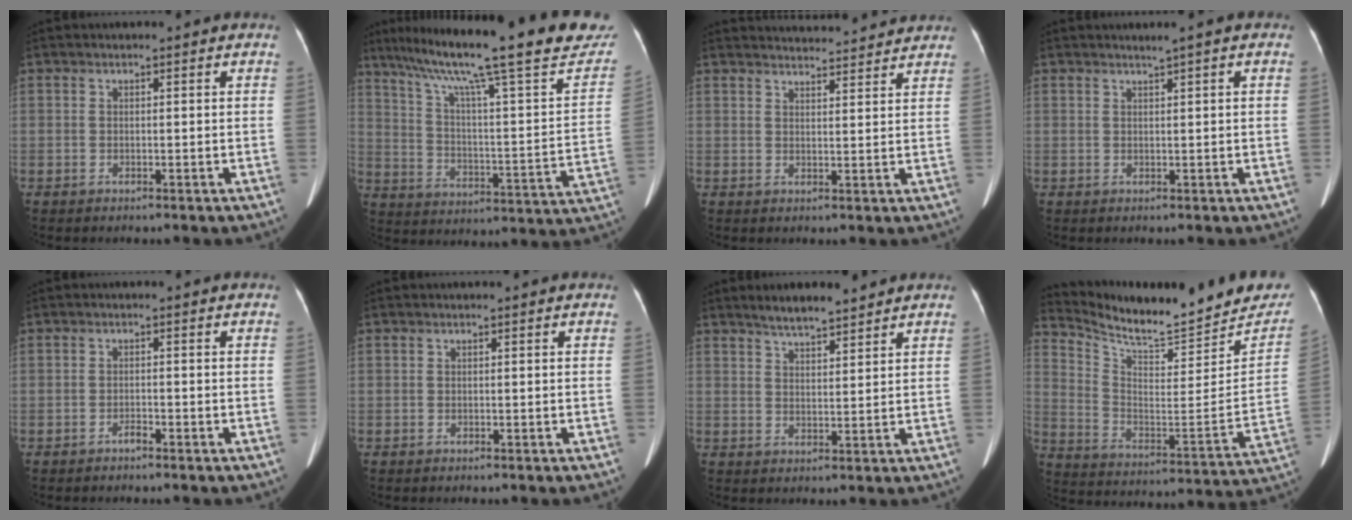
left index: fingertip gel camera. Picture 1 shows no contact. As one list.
[{"total": 30.5, "force": [24.0, 3.7, 18.4], "torque": [-0.279, -0.012, 0.319]}, {"total": 9.7, "force": [9.6, 0.9, 1.5], "torque": [-0.017, 0.017, 0.115]}, {"total": 1.2, "force": [0.8, -0.2, 0.8], "torque": [-0.014, 0.001, 0.017]}, {"total": 0.9, "force": [-0.8, 0.1, 0.4], "torque": [-0.007, 0.001, -0.012]}, {"total": 0.0}, {"total": 4.7, "force": [4.3, 0.5, 1.9], "torque": [-0.042, 0.006, 0.082]}, {"total": 21.7, "force": [19.9, 4.4, 7.6], "torque": [-0.126, -0.058, 0.290]}]